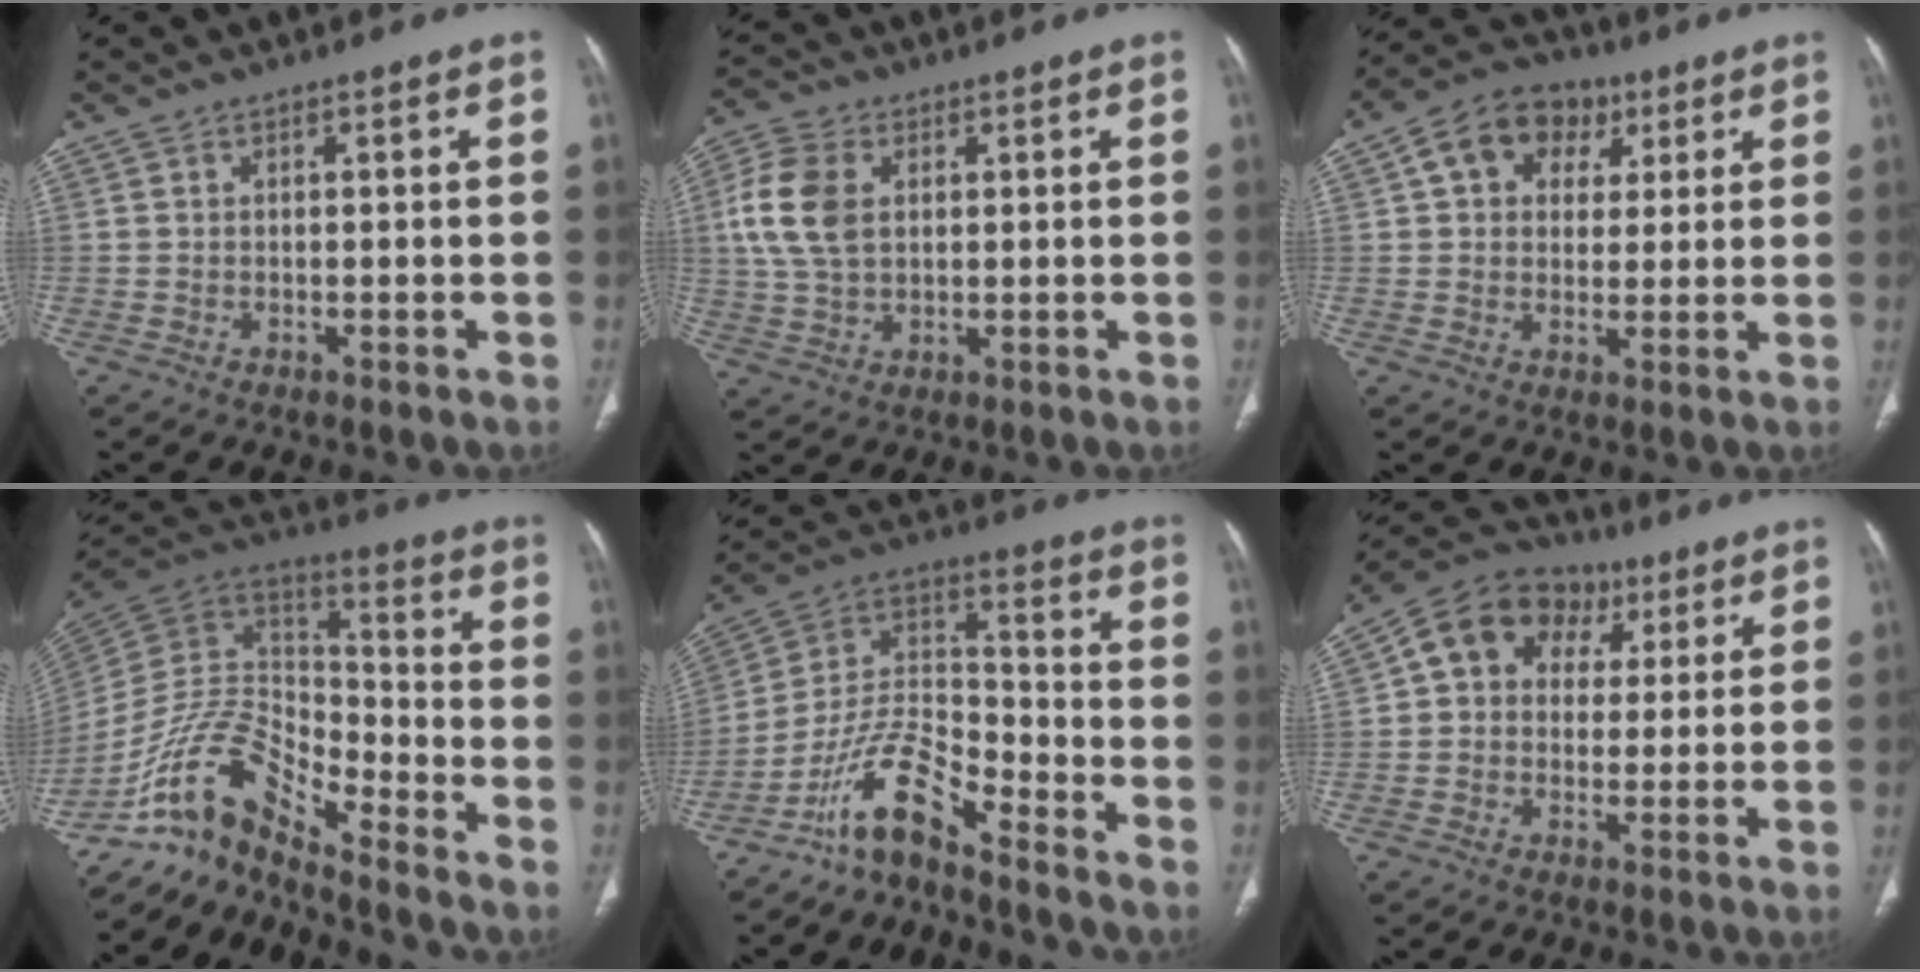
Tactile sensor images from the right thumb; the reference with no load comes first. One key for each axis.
{"total": 10.2, "fx": 2.1, "fy": 6.7, "fz": 7.3, "tx": -0.153, "ty": 0.004, "tz": 0.042}
{"total": 11.4, "fx": 4.2, "fy": 8.8, "fz": 5.9, "tx": -0.067, "ty": 0.004, "tz": 0.062}
{"total": 14.0, "fx": -11.7, "fy": 4.1, "fz": 6.6, "tx": -0.117, "ty": 0.102, "tz": -0.228}
{"total": 11.7, "fx": -9.2, "fy": 3.1, "fz": 6.4, "tx": -0.122, "ty": 0.091, "tz": -0.182}
{"total": 13.6, "fx": 4.4, "fy": 11.0, "fz": 6.7, "tx": -0.075, "ty": 0.018, "tz": 0.062}